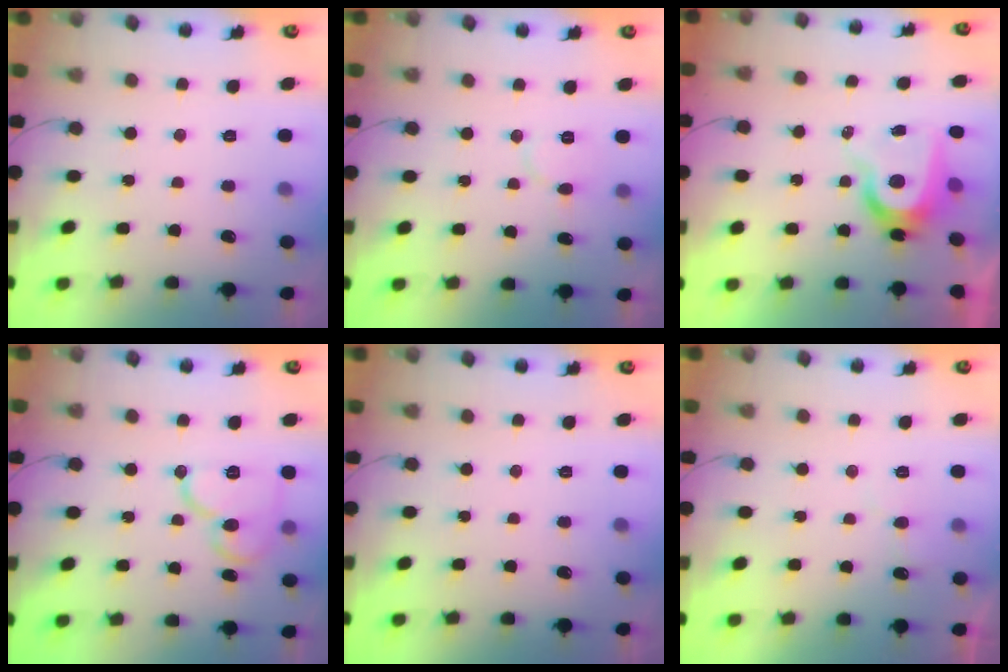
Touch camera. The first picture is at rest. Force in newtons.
{"total": 3.8, "press": 3.8, "slide": 0.5}
{"total": 8.5, "press": 8.4, "slide": 0.6}
{"total": 12.3, "press": 12.2, "slide": 1.4}
{"total": 0.0}
{"total": 4.5, "press": 4.5, "slide": 0.5}